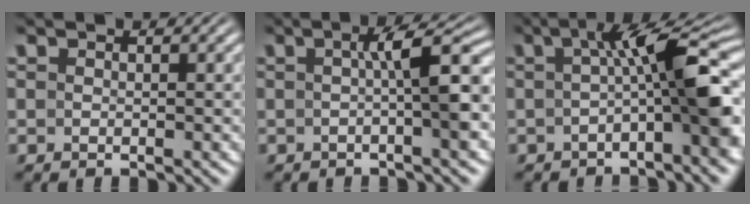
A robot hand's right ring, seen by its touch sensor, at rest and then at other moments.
{"total": 5.1, "force": [-0.5, 0.3, 5.1], "torque": [-0.071, 0.009, -0.006]}
{"total": 7.6, "force": [-0.5, 1.6, 7.4], "torque": [-0.109, 0.003, -0.001]}